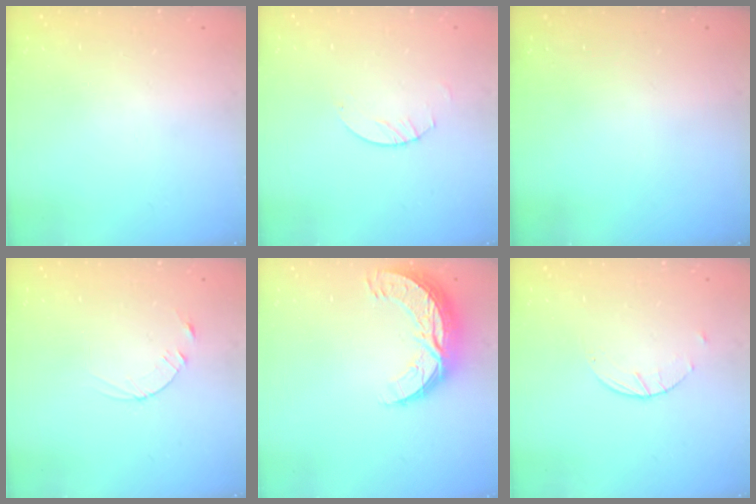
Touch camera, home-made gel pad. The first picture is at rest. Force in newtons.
{"total": 2.0, "press": 2.0, "slide": 0.2}
{"total": 0.0}
{"total": 2.5, "press": 2.5, "slide": 0.3}
{"total": 10.7, "press": 10.7, "slide": 0.7}
{"total": 2.6, "press": 2.6, "slide": 0.4}